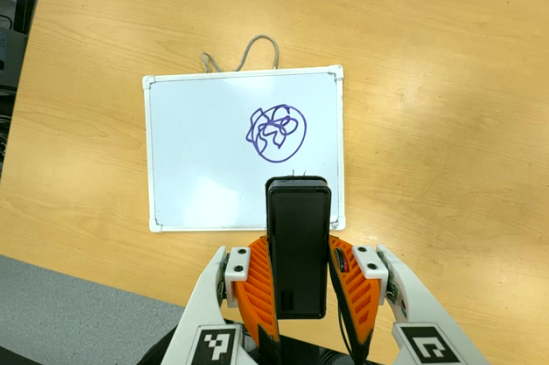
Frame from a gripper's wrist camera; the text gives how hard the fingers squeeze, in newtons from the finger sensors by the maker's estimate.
{"total": 4.4, "left": 3.0, "right": 5.7}